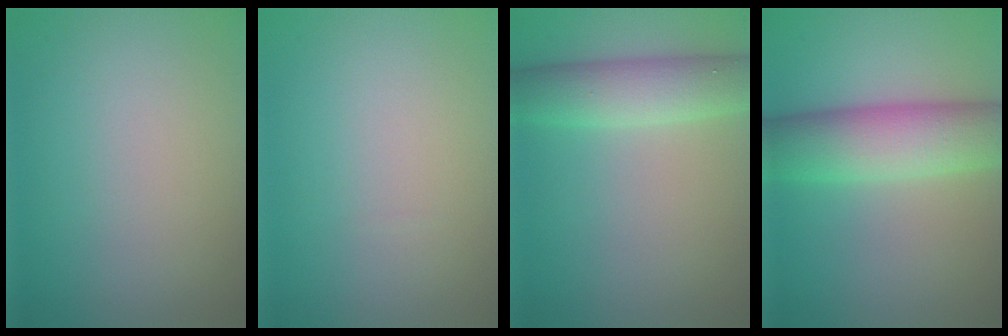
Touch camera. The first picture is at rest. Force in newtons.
{"total": 0.0}
{"total": 5.2, "press": 5.2, "slide": 0.3}
{"total": 7.8, "press": 7.8, "slide": 0.2}